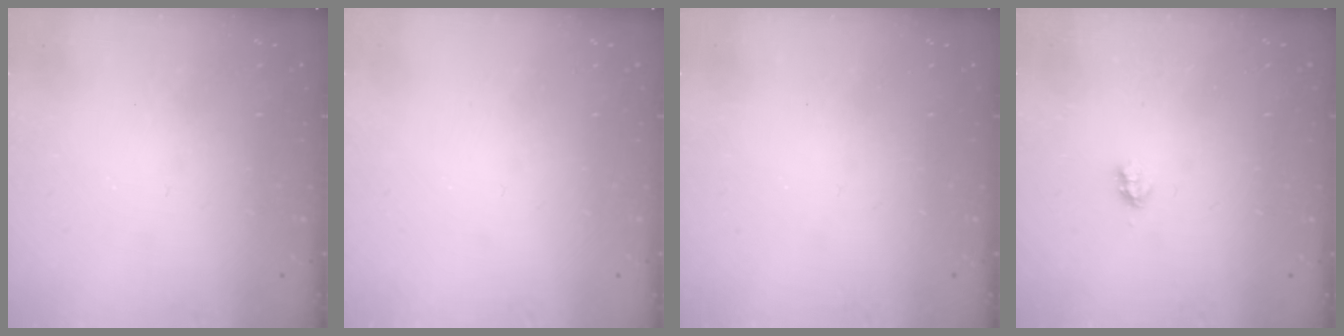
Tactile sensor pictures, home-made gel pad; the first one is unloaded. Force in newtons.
{"total": 0.0}
{"total": 0.0}
{"total": 1.7, "press": 1.7, "slide": 0.3}